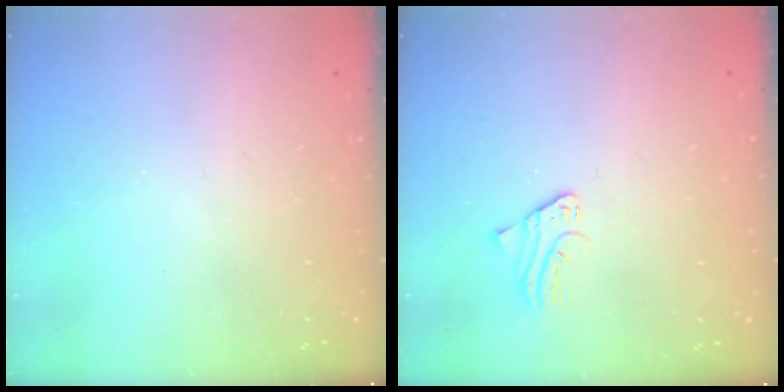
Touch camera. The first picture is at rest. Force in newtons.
{"total": 1.9, "press": 1.9, "slide": 0.3}